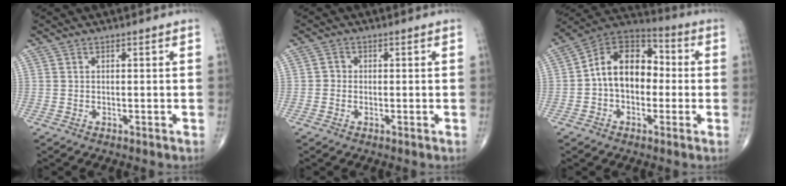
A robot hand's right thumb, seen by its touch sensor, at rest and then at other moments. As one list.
[{"total": 1.5, "force": [-0.3, 1.4, 0.5], "torque": [0.001, 0.005, -0.009]}, {"total": 14.2, "force": [-0.4, 9.8, 10.2], "torque": [-0.136, 0.045, -0.022]}]